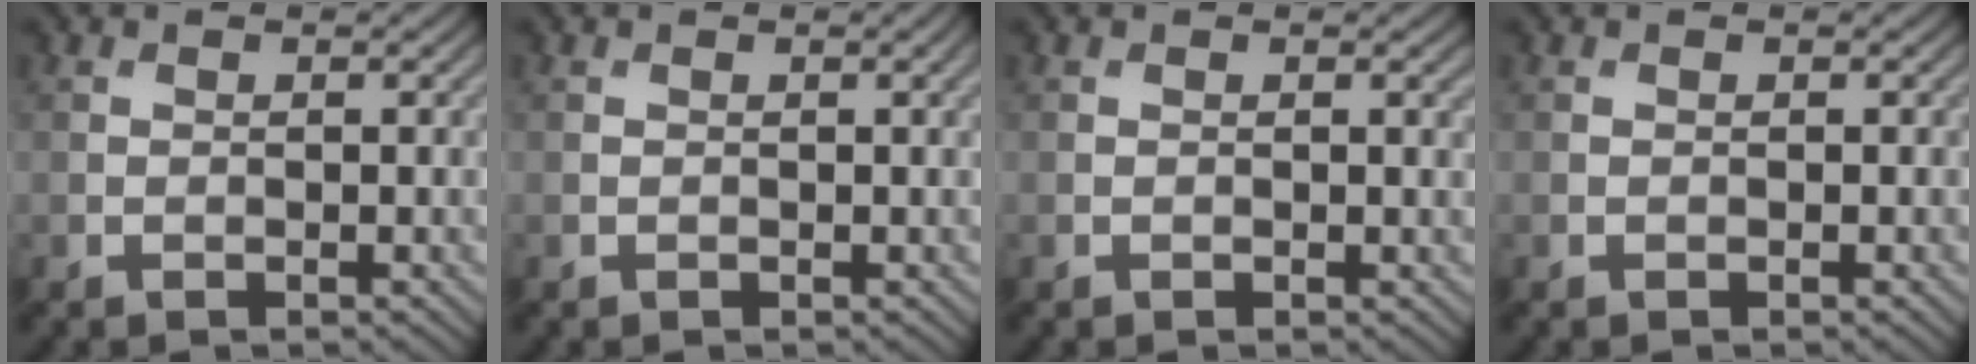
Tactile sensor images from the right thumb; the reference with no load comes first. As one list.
[{"total": 1.0, "force": [0.4, 0.1, 0.9], "torque": [-0.014, 0.003, 0.005]}, {"total": 0.8, "force": [0.3, 0.1, 0.8], "torque": [-0.011, -0.001, 0.003]}, {"total": 0.0}]